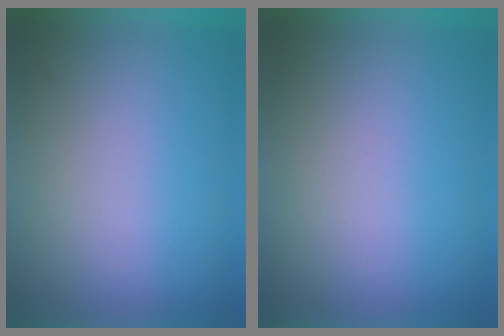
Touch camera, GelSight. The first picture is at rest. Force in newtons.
{"total": 1.0}